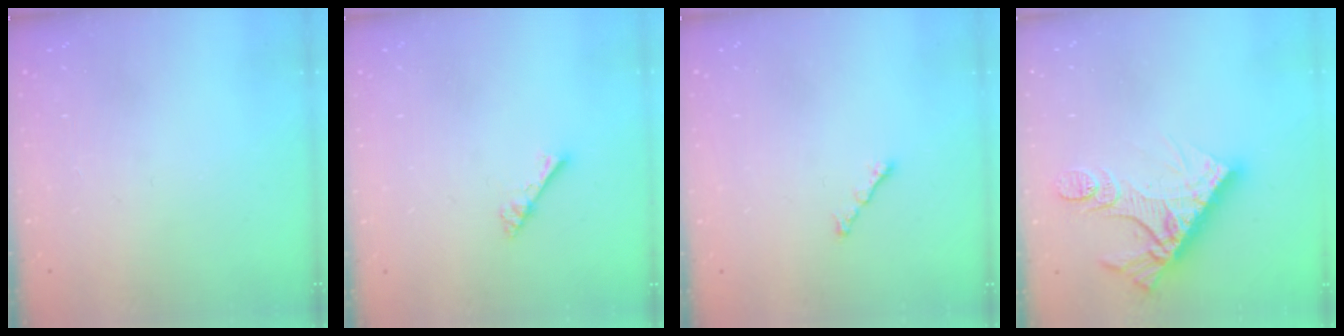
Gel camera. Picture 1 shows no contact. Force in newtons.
{"total": 2.7, "press": 2.7, "slide": 0.2}
{"total": 1.7, "press": 1.6, "slide": 0.6}
{"total": 15.5, "press": 15.4, "slide": 1.4}